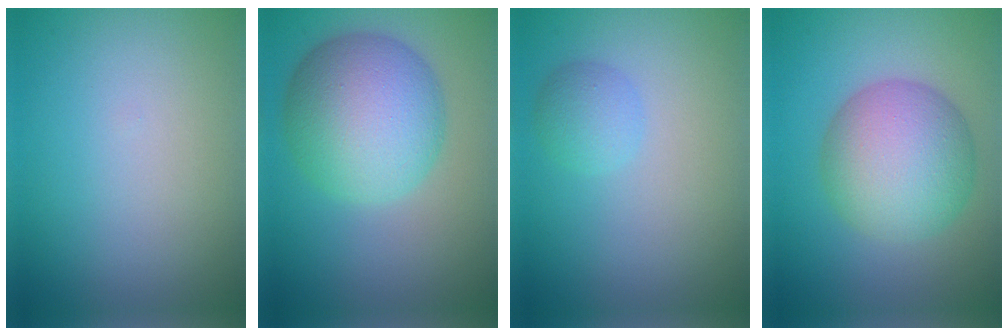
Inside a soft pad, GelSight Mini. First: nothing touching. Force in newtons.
{"total": 9.3, "press": 9.3, "slide": 0.2}
{"total": 1.8, "press": 1.8, "slide": 0.1}
{"total": 8.3, "press": 8.3, "slide": 0.2}